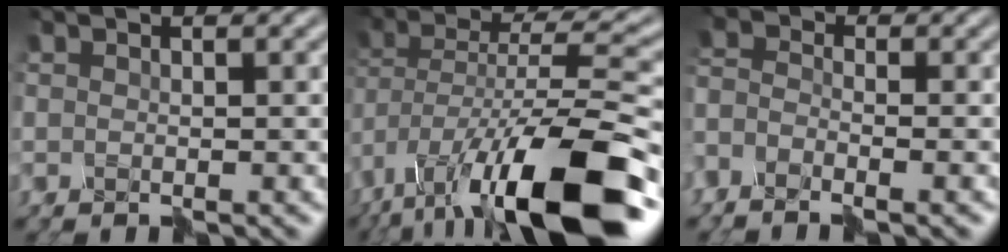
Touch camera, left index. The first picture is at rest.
{"total": 14.6, "force": [-9.0, 4.1, 10.8], "torque": [-0.206, -0.003, -0.151]}
{"total": 4.0, "force": [-3.8, 0.9, 0.7], "torque": [-0.025, -0.013, -0.065]}